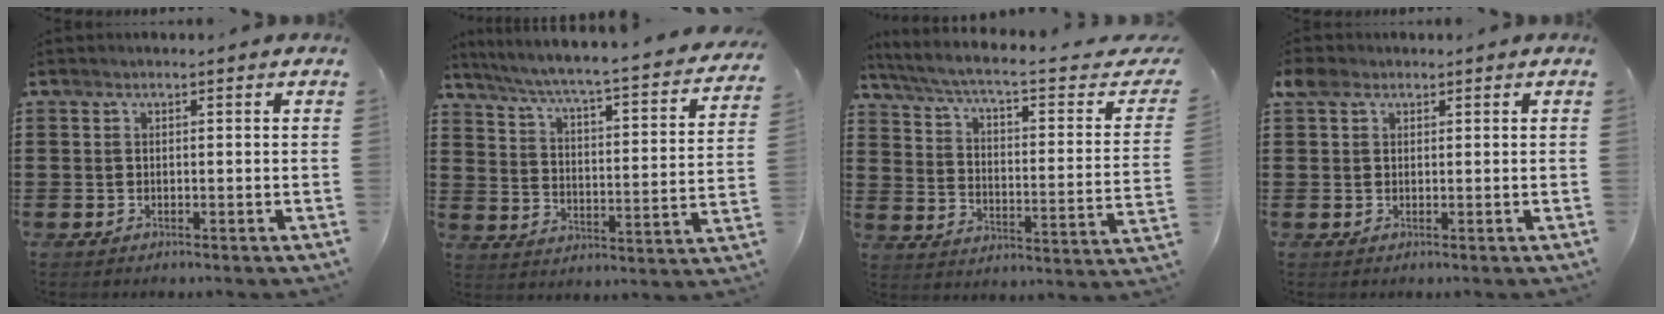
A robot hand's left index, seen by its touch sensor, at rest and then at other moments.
{"total": 3.8, "force": [3.2, -0.5, 2.1], "torque": [-0.061, -0.041, 0.038]}
{"total": 5.2, "force": [3.5, 0.1, 3.8], "torque": [-0.089, -0.033, 0.050]}
{"total": 2.2, "force": [1.1, 1.5, 1.2], "torque": [-0.029, 0.008, 0.020]}